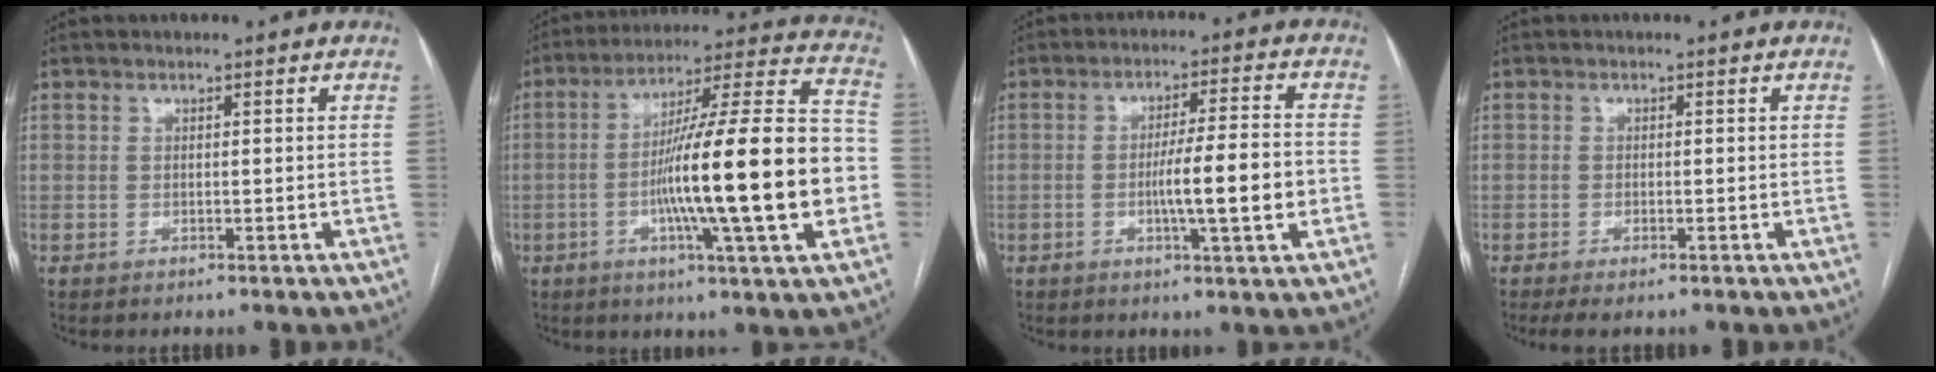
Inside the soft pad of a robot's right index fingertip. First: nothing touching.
{"total": 23.7, "force": [-4.4, 0.7, 23.3], "torque": [-0.338, 0.006, -0.077]}
{"total": 9.7, "force": [-1.9, 0.0, 9.5], "torque": [-0.152, 0.000, -0.033]}
{"total": 2.5, "force": [-1.7, 0.5, 1.7], "torque": [-0.029, -0.005, -0.026]}